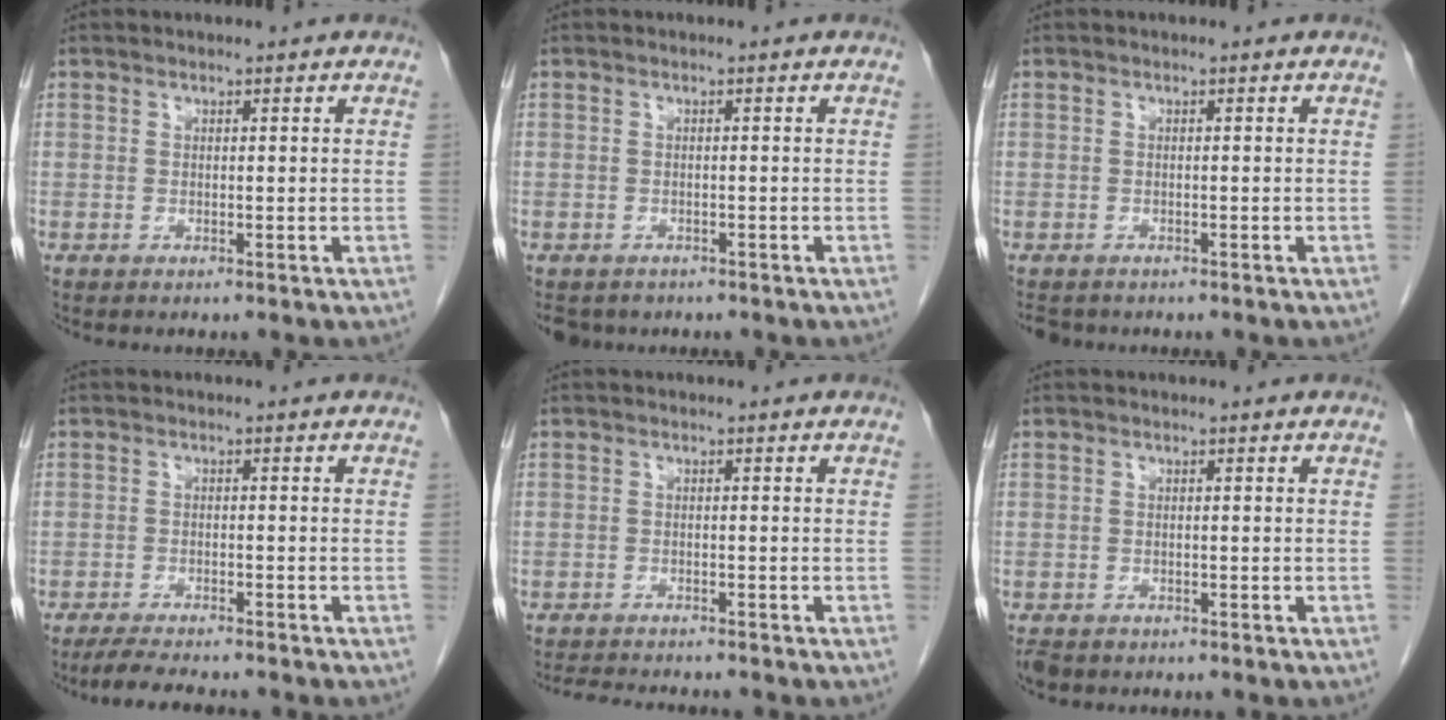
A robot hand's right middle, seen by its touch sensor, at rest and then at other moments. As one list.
[{"total": 4.6, "force": [-3.4, 3.0, 1.0], "torque": [-0.012, -0.001, -0.048]}, {"total": 3.2, "force": [-2.6, 1.7, 0.8], "torque": [-0.015, -0.003, -0.037]}, {"total": 6.3, "force": [-5.5, 0.7, 2.9], "torque": [-0.049, -0.015, -0.087]}, {"total": 6.1, "force": [-5.7, 0.5, 2.1], "torque": [-0.034, -0.015, -0.087]}, {"total": 3.3, "force": [-2.5, 1.9, 1.0], "torque": [-0.020, -0.004, -0.039]}]